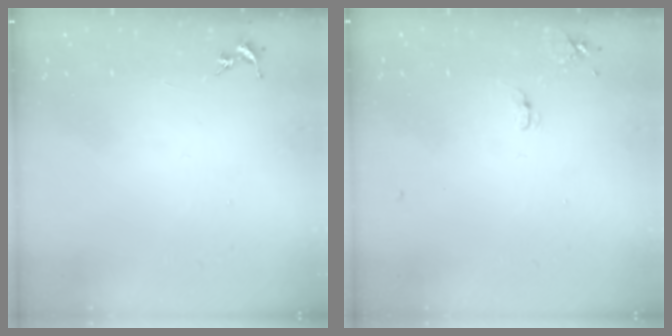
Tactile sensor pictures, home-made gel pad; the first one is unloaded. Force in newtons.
{"total": 5.8, "press": 5.8, "slide": 0.8}